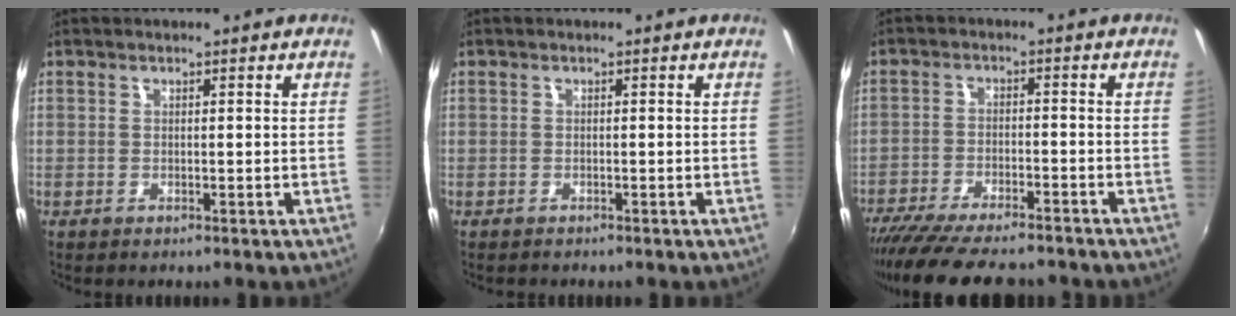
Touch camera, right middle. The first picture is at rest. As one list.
[{"total": 0.6, "force": [-0.6, 0.1, 0.0], "torque": [-0.002, -0.001, -0.009]}, {"total": 16.6, "force": [-14.2, 3.6, 7.9], "torque": [-0.160, -0.033, -0.221]}]